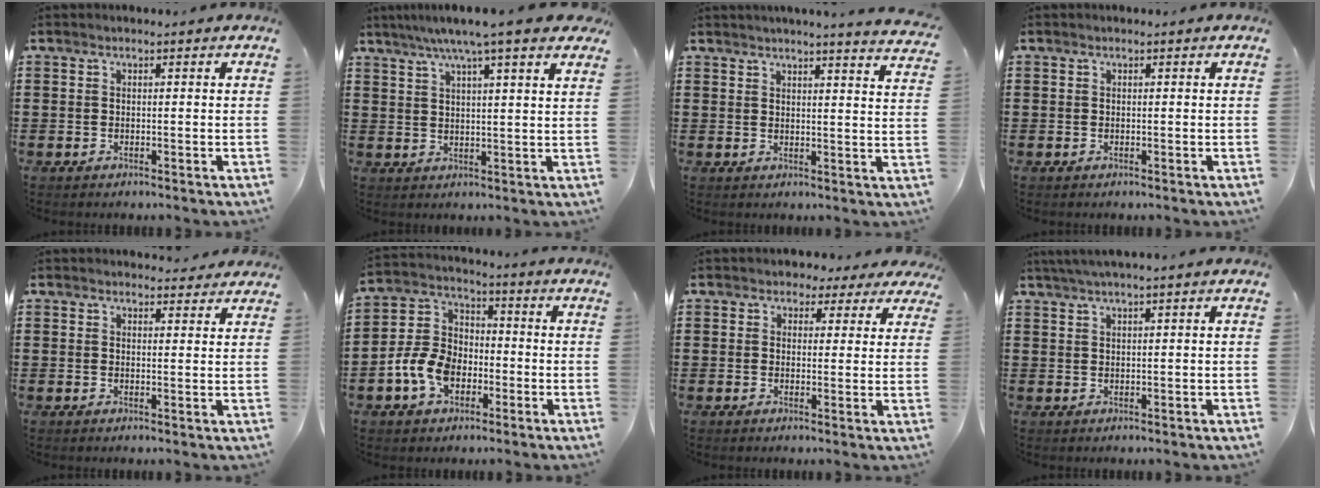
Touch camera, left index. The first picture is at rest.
{"total": 6.5, "force": [5.0, 0.0, 4.2], "torque": [-0.097, -0.010, 0.085]}
{"total": 3.4, "force": [3.2, -0.9, 0.7], "torque": [-0.026, -0.019, 0.055]}
{"total": 0.0}
{"total": 2.3, "force": [2.2, 0.6, 0.3], "torque": [-0.005, -0.004, 0.040]}
{"total": 8.3, "force": [-3.4, 5.8, 4.8], "torque": [-0.135, 0.008, -0.073]}
{"total": 2.4, "force": [1.6, 1.6, 0.6], "torque": [-0.014, 0.004, 0.027]}
{"total": 1.5, "force": [0.7, -0.2, 1.3], "torque": [-0.022, -0.003, 0.014]}